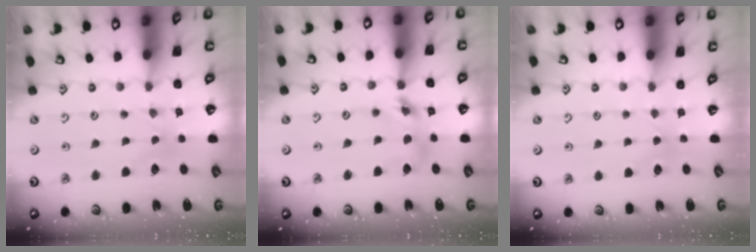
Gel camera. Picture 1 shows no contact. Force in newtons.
{"total": 11.9, "press": 11.8, "slide": 1.5}
{"total": 2.4, "press": 2.3, "slide": 0.4}